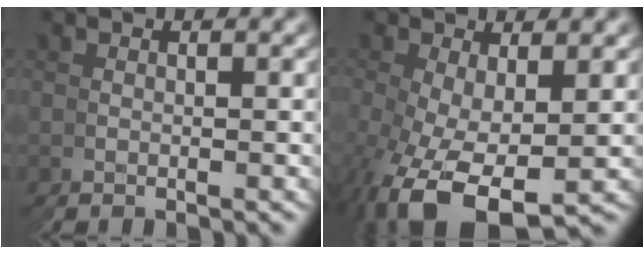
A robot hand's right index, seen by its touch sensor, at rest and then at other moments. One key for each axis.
{"total": 6.5, "fx": -1.5, "fy": 3.8, "fz": 5.0, "tx": -0.111, "ty": -0.018, "tz": -0.015}